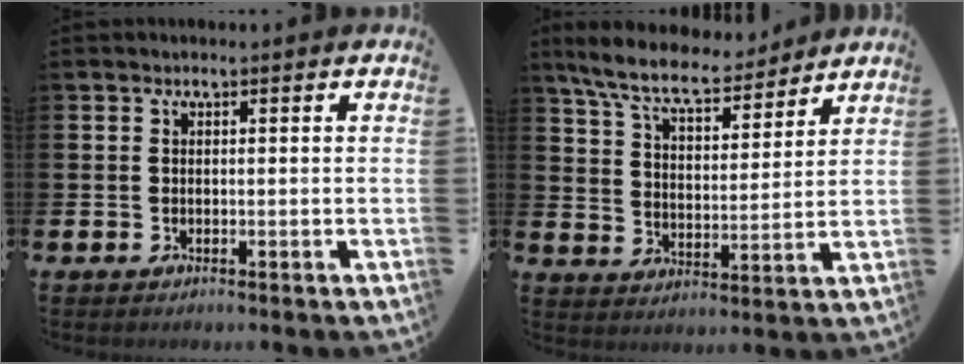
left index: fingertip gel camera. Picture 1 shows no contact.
{"total": 8.7, "force": [7.9, 1.7, 3.3], "torque": [-0.100, -0.038, 0.142]}